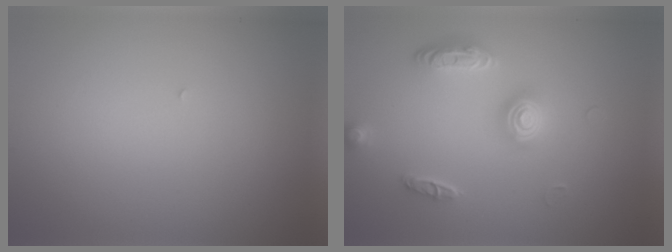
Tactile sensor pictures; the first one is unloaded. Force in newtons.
{"total": 3.2, "press": 2.9, "slide": 1.2}